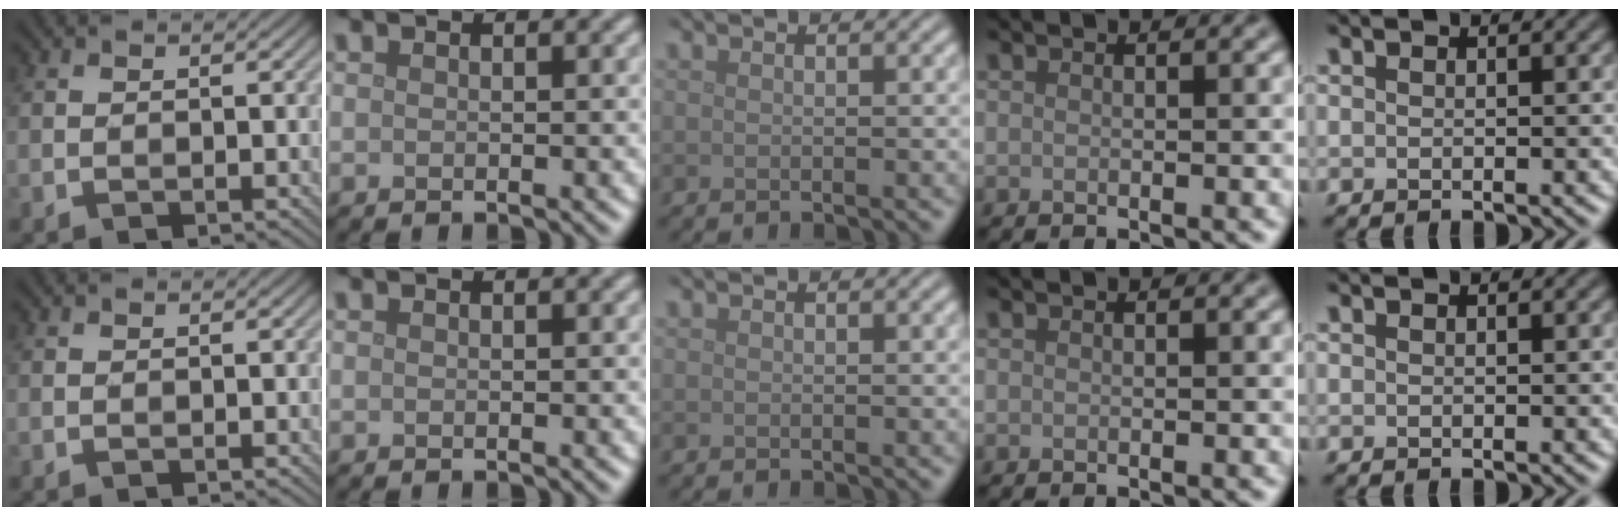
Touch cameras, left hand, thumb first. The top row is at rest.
{}